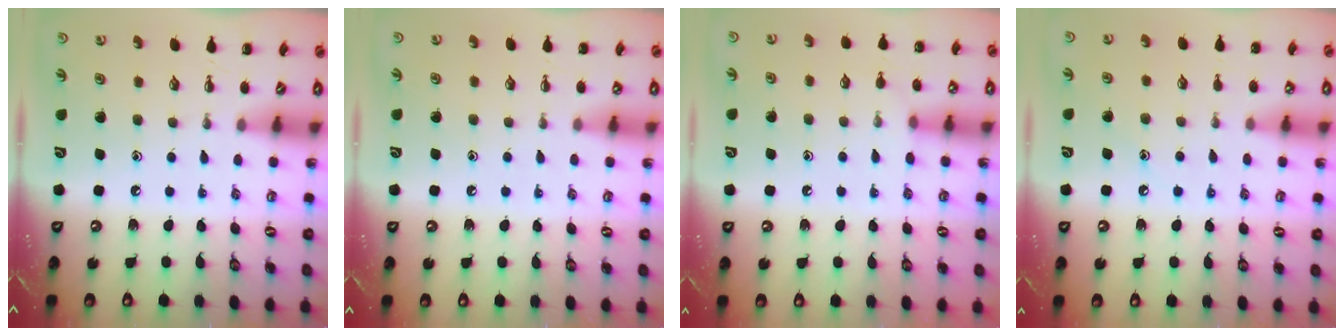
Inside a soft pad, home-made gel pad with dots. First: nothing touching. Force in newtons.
{"total": 4.7, "press": 4.4, "slide": 1.7}
{"total": 5.9, "press": 5.8, "slide": 1.5}
{"total": 7.0, "press": 6.7, "slide": 2.2}